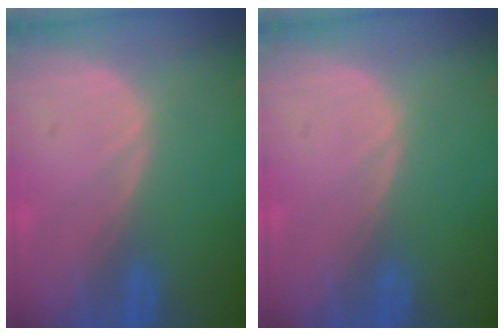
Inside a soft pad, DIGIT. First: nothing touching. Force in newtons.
{"total": 0.0}